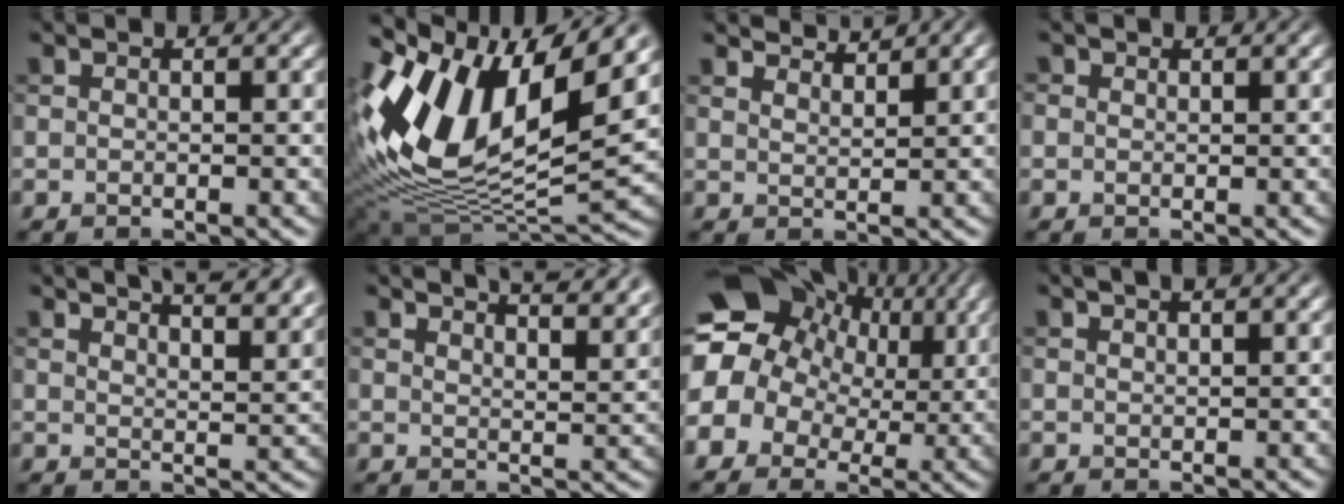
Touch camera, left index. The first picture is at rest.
{"total": 13.1, "force": [3.9, 6.5, 10.7], "torque": [-0.204, 0.007, 0.068]}
{"total": 3.3, "force": [3.2, 0.2, 0.8], "torque": [-0.011, -0.001, 0.047]}
{"total": 0.7, "force": [0.4, 0.6, 0.1], "torque": [0.001, -0.001, 0.003]}
{"total": 9.7, "force": [7.5, 3.1, 5.3], "torque": [-0.027, 0.031, 0.058]}
{"total": 8.4, "force": [6.7, 2.6, 4.3], "torque": [-0.019, 0.027, 0.053]}
{"total": 17.4, "force": [4.6, 14.5, 8.5], "torque": [-0.184, 0.026, 0.058]}
{"total": 2.2, "force": [1.6, 0.5, 1.4], "torque": [-0.013, 0.004, 0.024]}